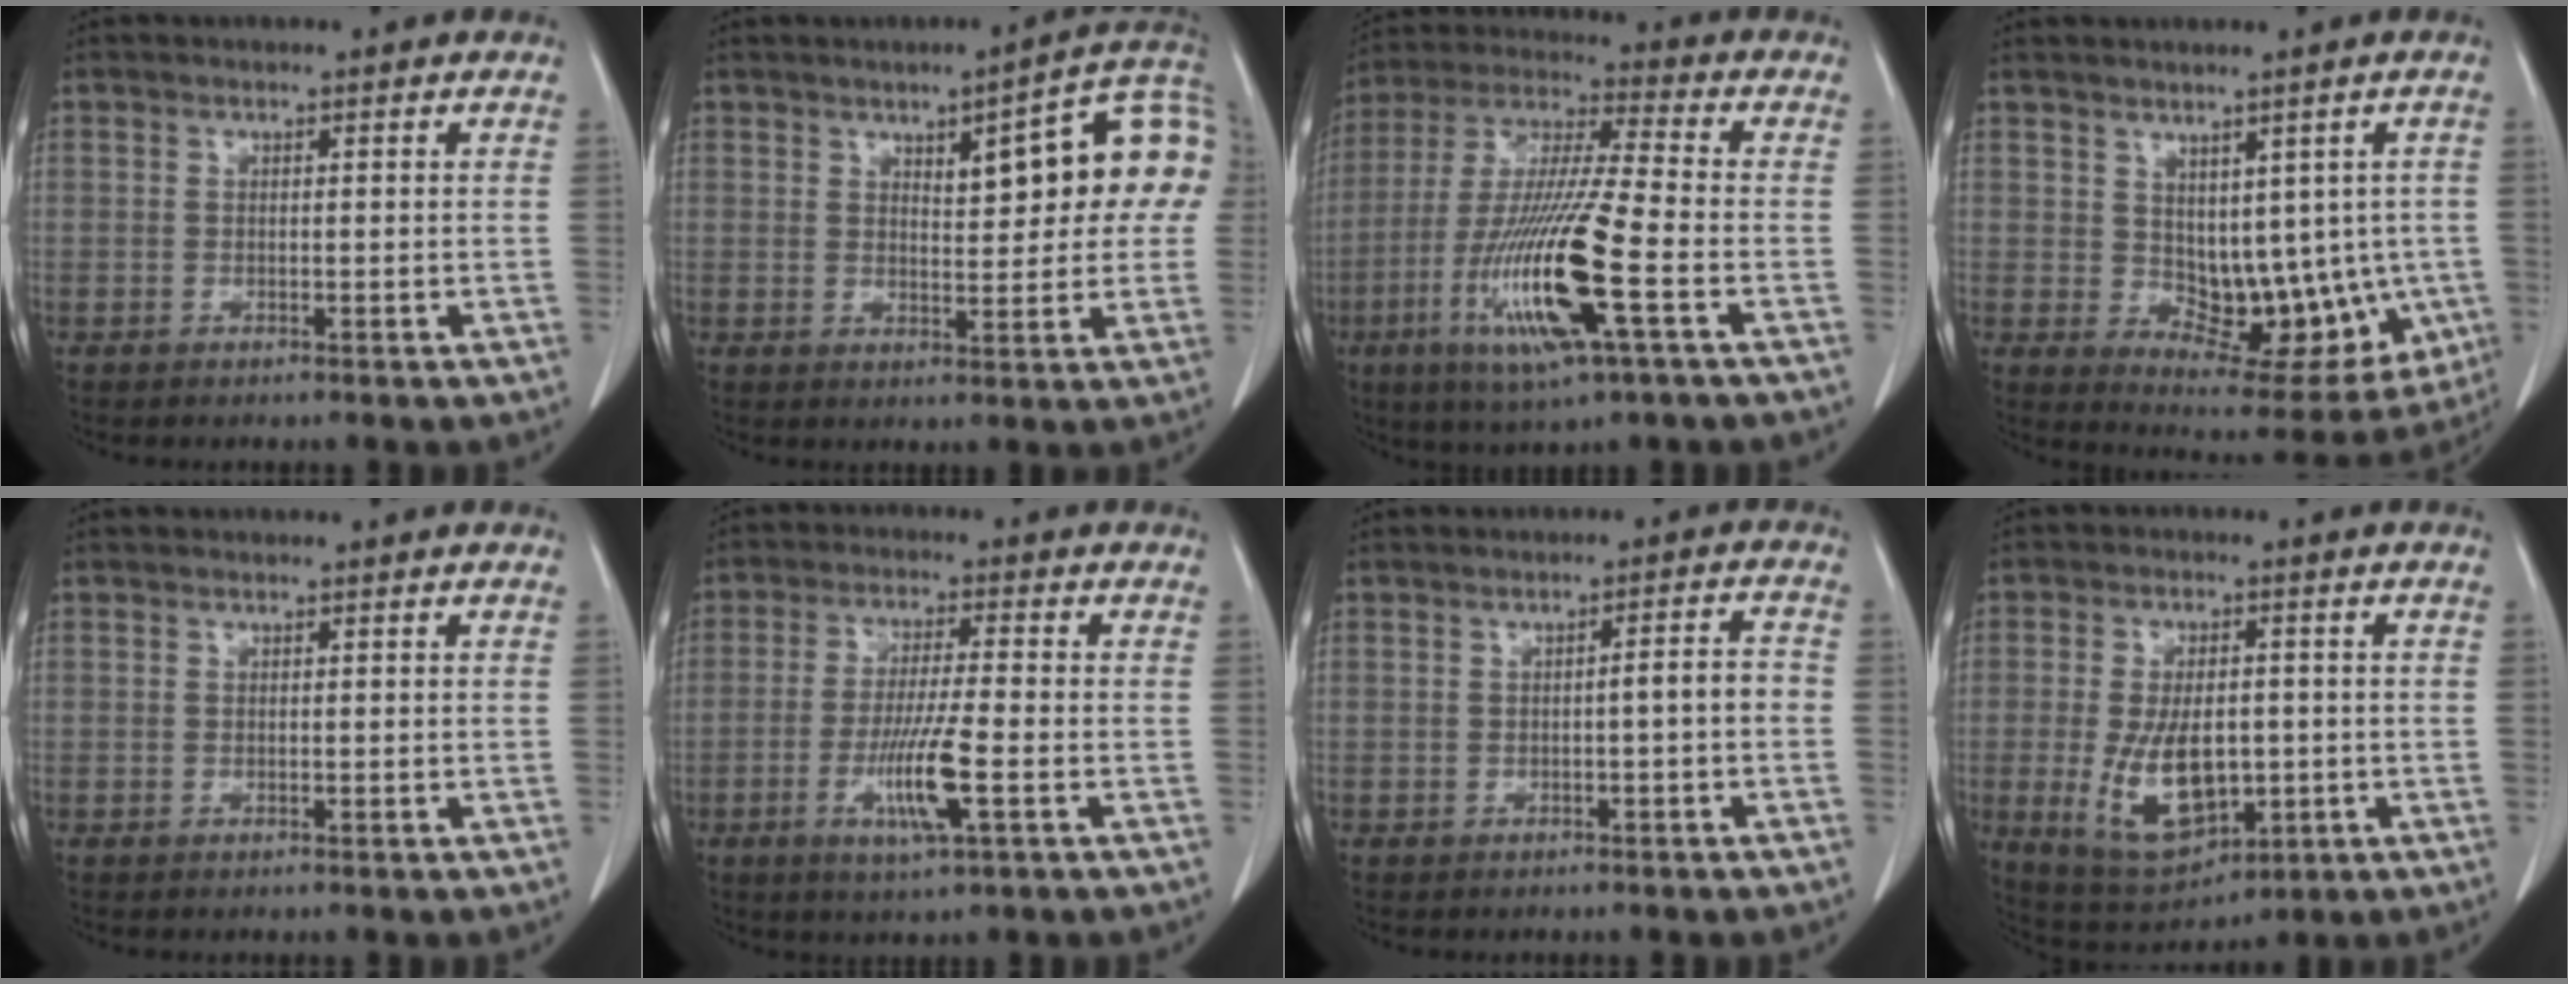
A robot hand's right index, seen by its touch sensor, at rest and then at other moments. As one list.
[{"total": 13.2, "force": [3.3, 3.7, 12.3], "torque": [-0.156, 0.033, 0.041]}, {"total": 17.7, "force": [-5.8, 0.9, 16.7], "torque": [-0.345, -0.023, -0.107]}, {"total": 12.0, "force": [-0.4, 7.3, 9.5], "torque": [-0.101, -0.001, 0.021]}, {"total": 0.0}, {"total": 8.4, "force": [-2.8, 0.1, 7.9], "torque": [-0.152, -0.013, -0.052]}, {"total": 2.9, "force": [-0.8, 0.2, 2.8], "torque": [-0.036, 0.007, -0.013]}, {"total": 11.7, "force": [-2.0, 5.8, 9.9], "torque": [-0.189, -0.009, -0.016]}]